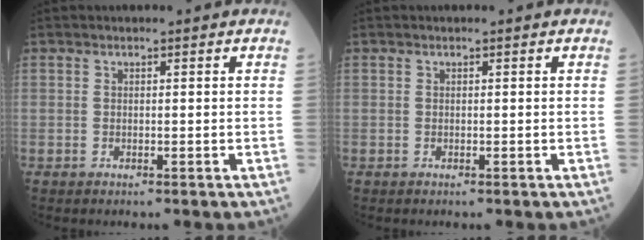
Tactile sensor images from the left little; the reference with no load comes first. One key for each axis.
{"total": 0.0}